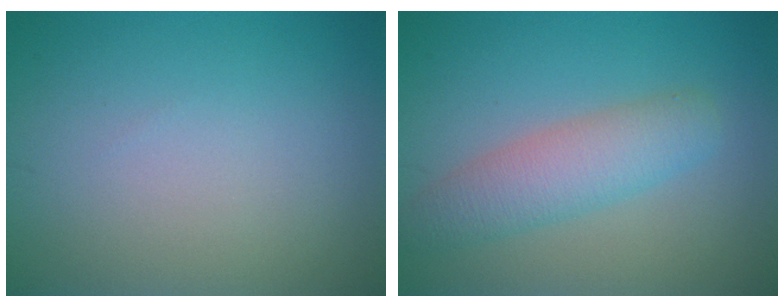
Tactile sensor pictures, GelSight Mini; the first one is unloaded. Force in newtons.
{"total": 4.1, "press": 4.1, "slide": 0.2}